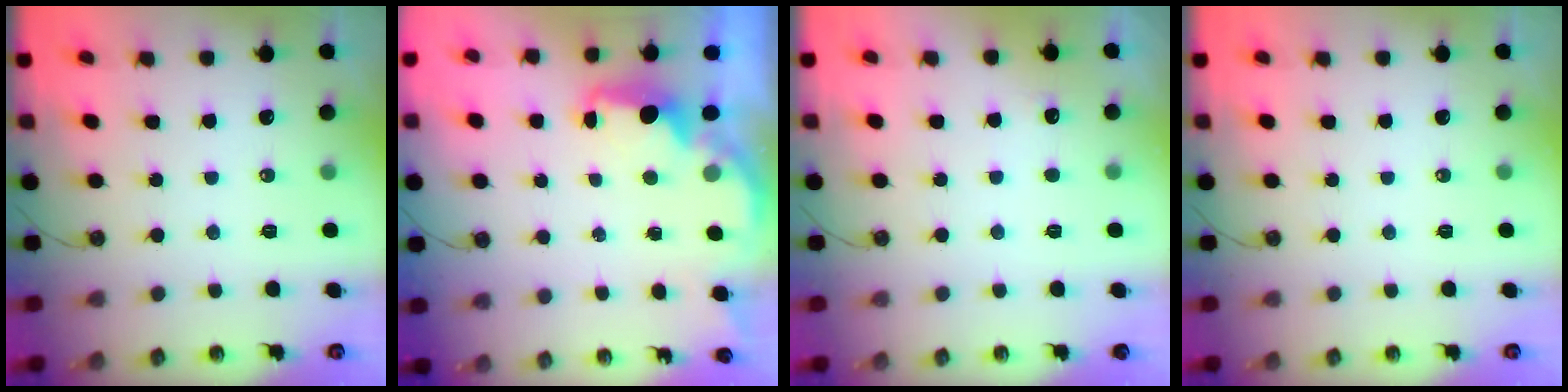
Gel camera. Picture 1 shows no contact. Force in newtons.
{"total": 2.3, "press": 2.1, "slide": 0.8}
{"total": 3.9, "press": 3.7, "slide": 1.3}
{"total": 0.0}